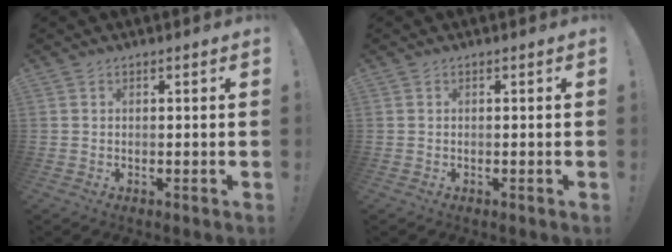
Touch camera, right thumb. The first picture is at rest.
{"total": 0.0}